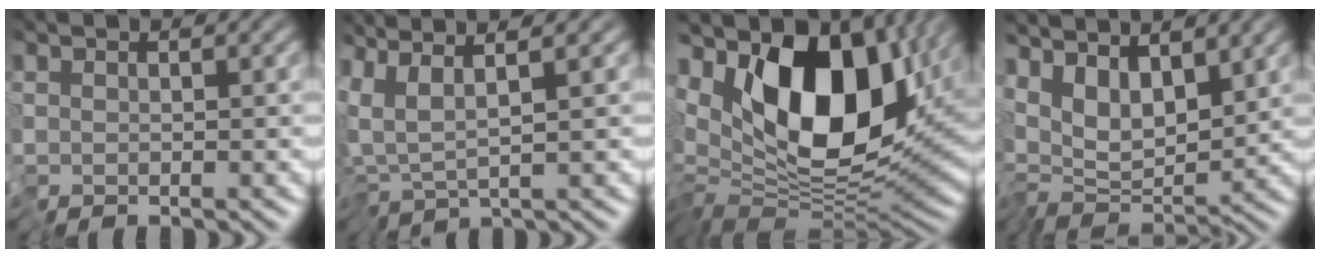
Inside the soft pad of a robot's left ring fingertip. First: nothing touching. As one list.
[{"total": 3.7, "force": [0.5, 0.9, 3.6], "torque": [-0.072, 0.006, 0.000]}, {"total": 13.7, "force": [1.9, 7.7, 11.1], "torque": [-0.175, -0.002, 0.015]}, {"total": 5.6, "force": [1.7, 2.8, 4.6], "torque": [-0.088, -0.007, 0.023]}]